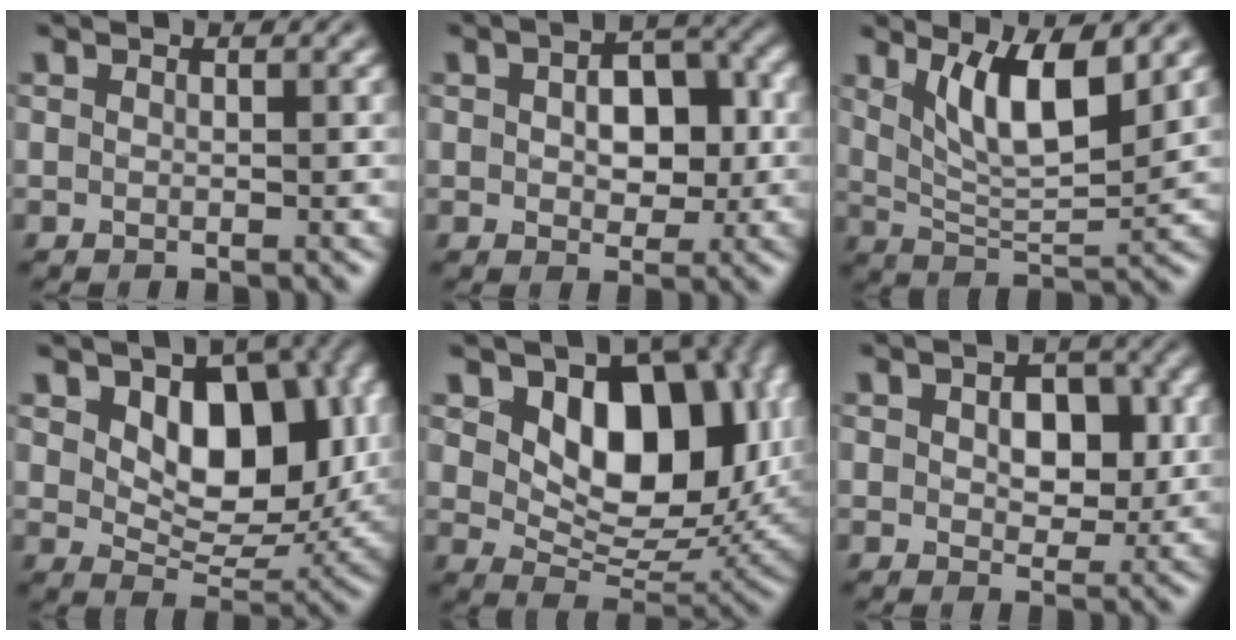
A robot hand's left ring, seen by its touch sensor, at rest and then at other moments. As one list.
[{"total": 5.6, "force": [0.5, 3.5, 4.4], "torque": [-0.064, 0.004, 0.004]}, {"total": 6.7, "force": [2.9, 2.1, 5.6], "torque": [-0.103, -0.010, 0.058]}, {"total": 9.1, "force": [2.0, 5.7, 6.8], "torque": [-0.109, -0.013, 0.036]}, {"total": 10.8, "force": [2.8, 7.0, 7.7], "torque": [-0.118, -0.017, 0.048]}, {"total": 5.1, "force": [0.8, 3.2, 4.0], "torque": [-0.063, -0.001, 0.010]}]